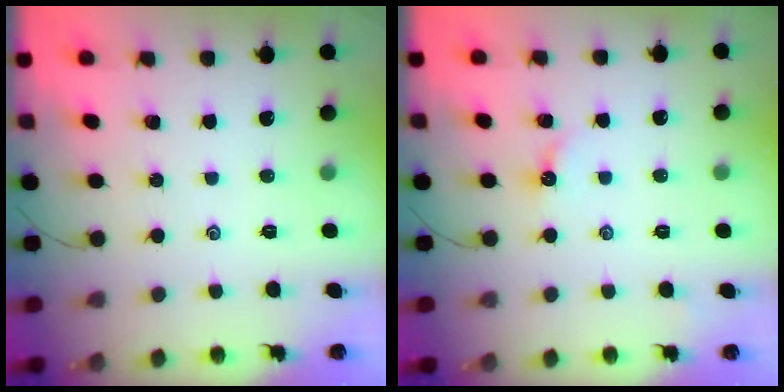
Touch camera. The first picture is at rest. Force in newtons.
{"total": 3.5, "press": 3.5, "slide": 0.4}